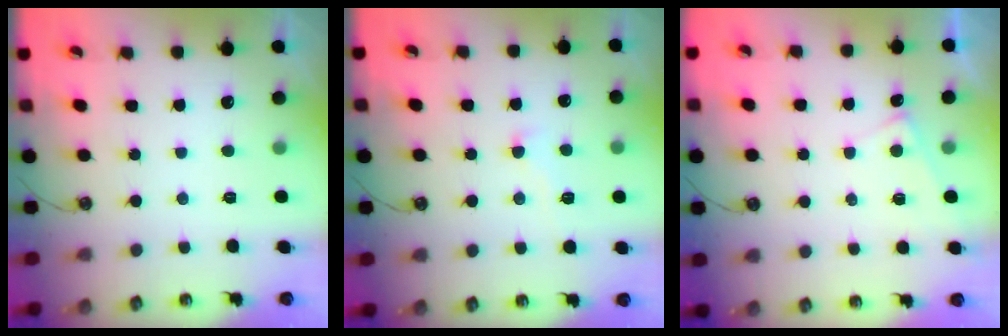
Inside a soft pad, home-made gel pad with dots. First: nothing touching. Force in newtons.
{"total": 0.8, "press": 0.7, "slide": 0.4}
{"total": 5.5, "press": 5.5, "slide": 0.2}